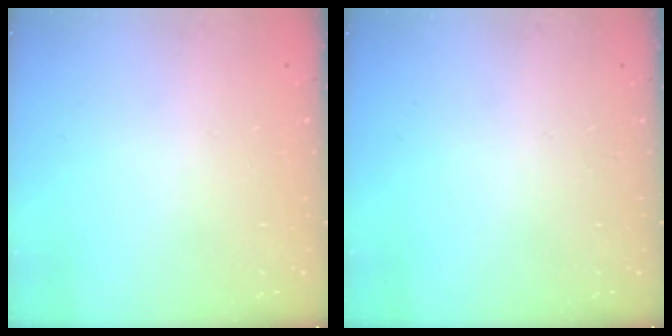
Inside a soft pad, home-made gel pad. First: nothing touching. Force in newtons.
{"total": 0.0}